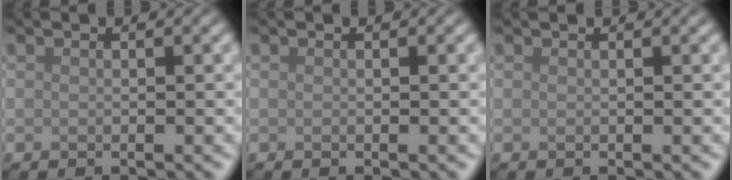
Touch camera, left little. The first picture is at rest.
{"total": 0.0}
{"total": 0.5, "force": [0.5, 0.0, 0.1], "torque": [-0.004, -0.002, 0.005]}